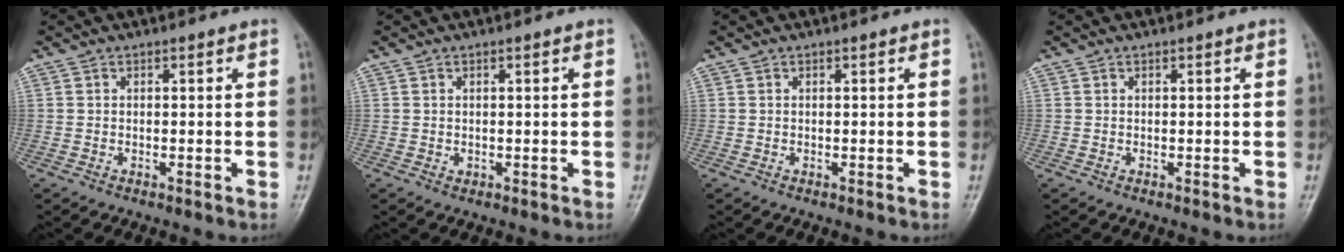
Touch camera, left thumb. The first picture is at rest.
{"total": 0.6, "force": [0.1, 0.4, 0.4], "torque": [-0.002, -0.001, 0.004]}
{"total": 0.0}
{"total": 0.0}